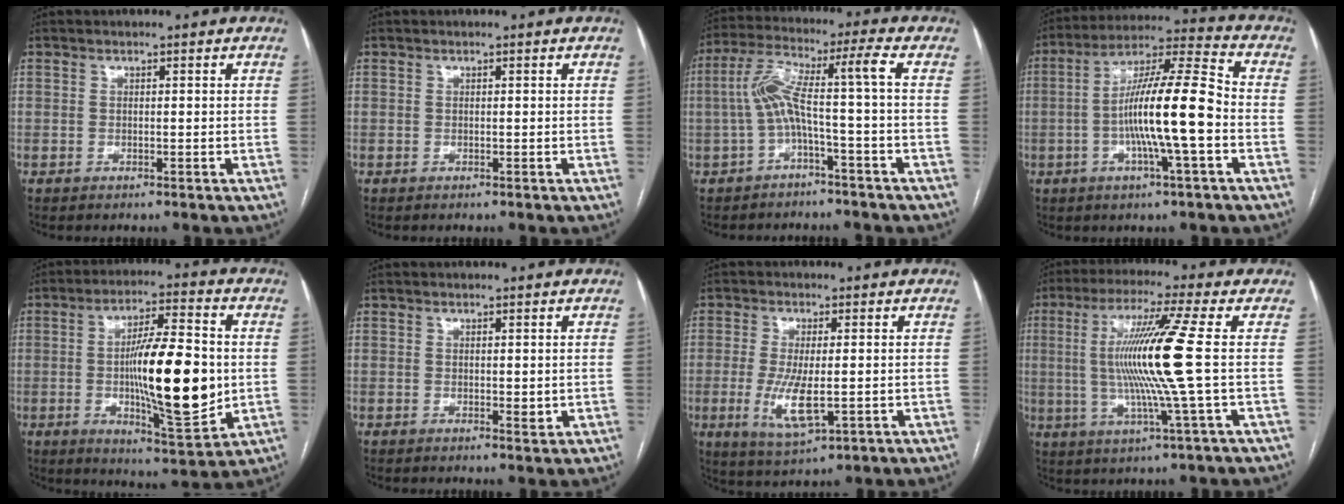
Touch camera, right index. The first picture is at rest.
{"total": 0.0}
{"total": 8.1, "force": [-1.6, -1.0, 7.9], "torque": [-0.161, 0.042, -0.029]}
{"total": 14.7, "force": [-2.8, 0.4, 14.4], "torque": [-0.257, 0.009, -0.057]}
{"total": 17.0, "force": [-1.0, 3.4, 16.6], "torque": [-0.273, -0.004, -0.014]}
{"total": 1.1, "force": [0.0, 0.4, 1.0], "torque": [-0.014, -0.005, 0.003]}
{"total": 7.5, "force": [-1.3, 2.1, 7.1], "torque": [-0.148, -0.020, -0.018]}
{"total": 13.5, "force": [0.4, -2.0, 13.3], "torque": [-0.263, -0.005, 0.004]}